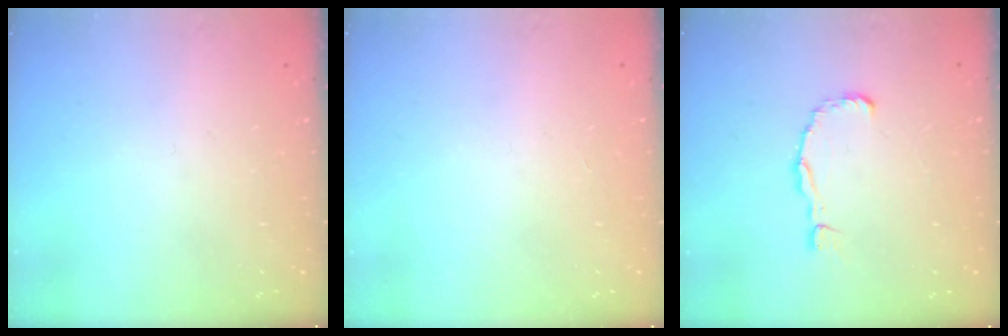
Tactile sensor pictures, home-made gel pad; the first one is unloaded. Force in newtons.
{"total": 1.4, "press": 1.4, "slide": 0.0}
{"total": 3.2, "press": 3.1, "slide": 0.4}